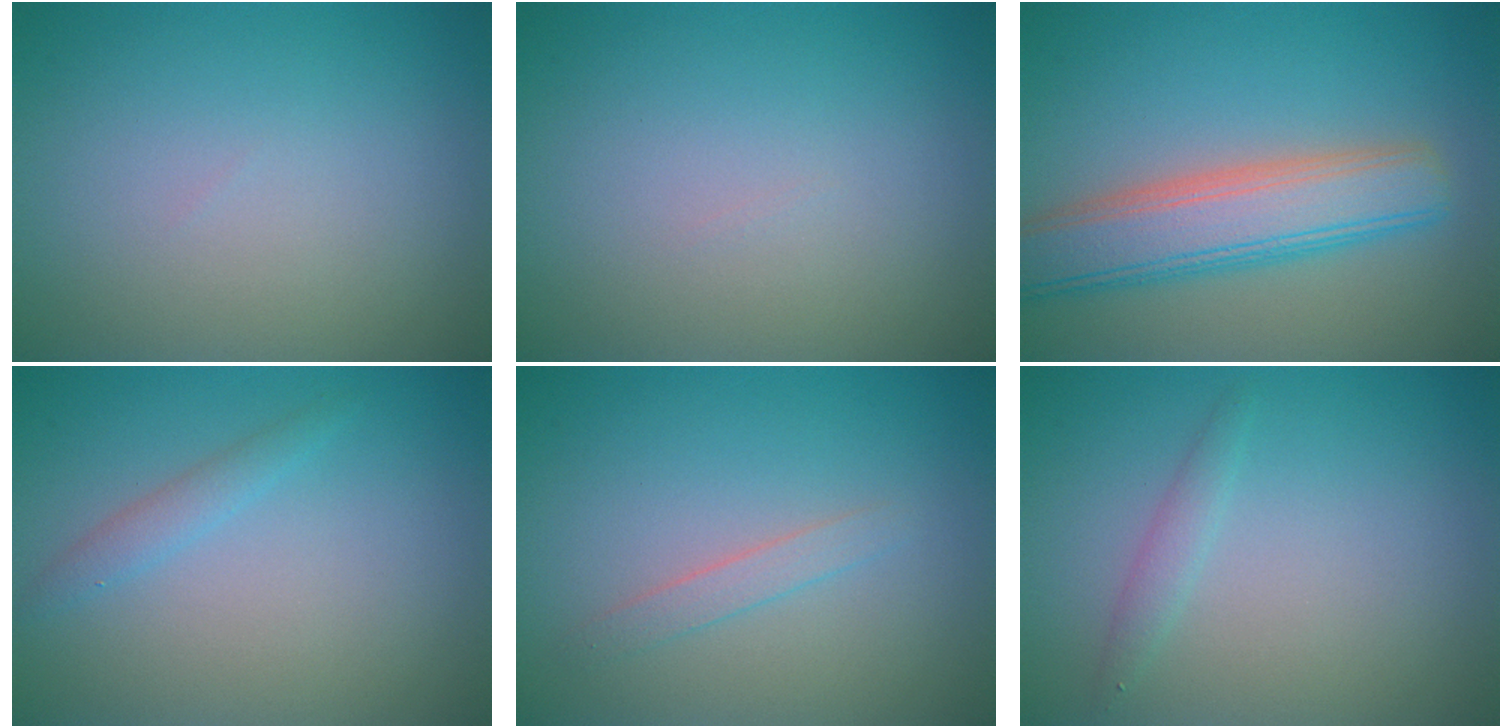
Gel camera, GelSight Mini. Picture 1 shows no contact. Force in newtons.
{"total": 0.0}
{"total": 6.4, "press": 6.4, "slide": 0.4}
{"total": 1.3, "press": 1.3, "slide": 0.0}
{"total": 1.2, "press": 1.2, "slide": 0.1}
{"total": 1.2, "press": 1.2, "slide": 0.0}